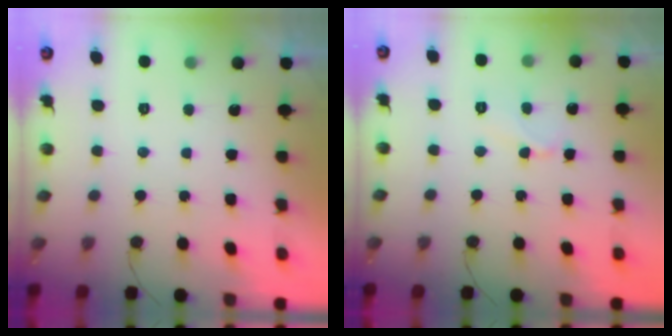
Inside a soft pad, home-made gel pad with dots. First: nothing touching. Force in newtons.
{"total": 5.3, "press": 5.3, "slide": 0.6}